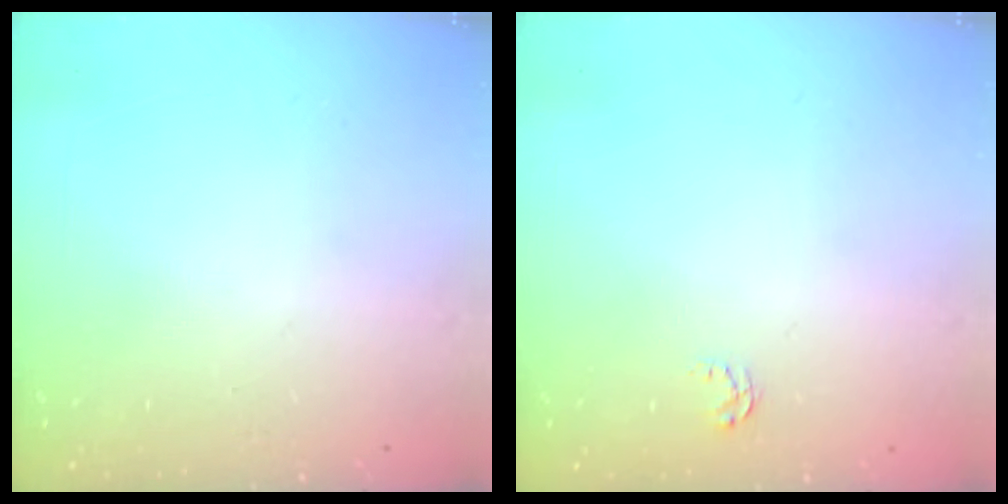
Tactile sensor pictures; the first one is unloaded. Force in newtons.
{"total": 2.6, "press": 2.6, "slide": 0.3}